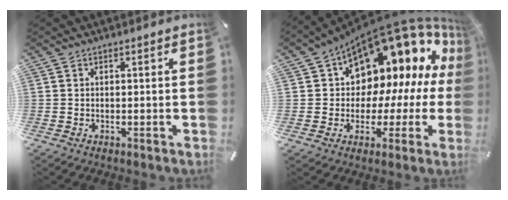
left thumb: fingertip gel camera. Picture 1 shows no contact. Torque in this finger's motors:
{"motor_torque": [2.42, 2.59, 1.67, -1.10, 0.28]}